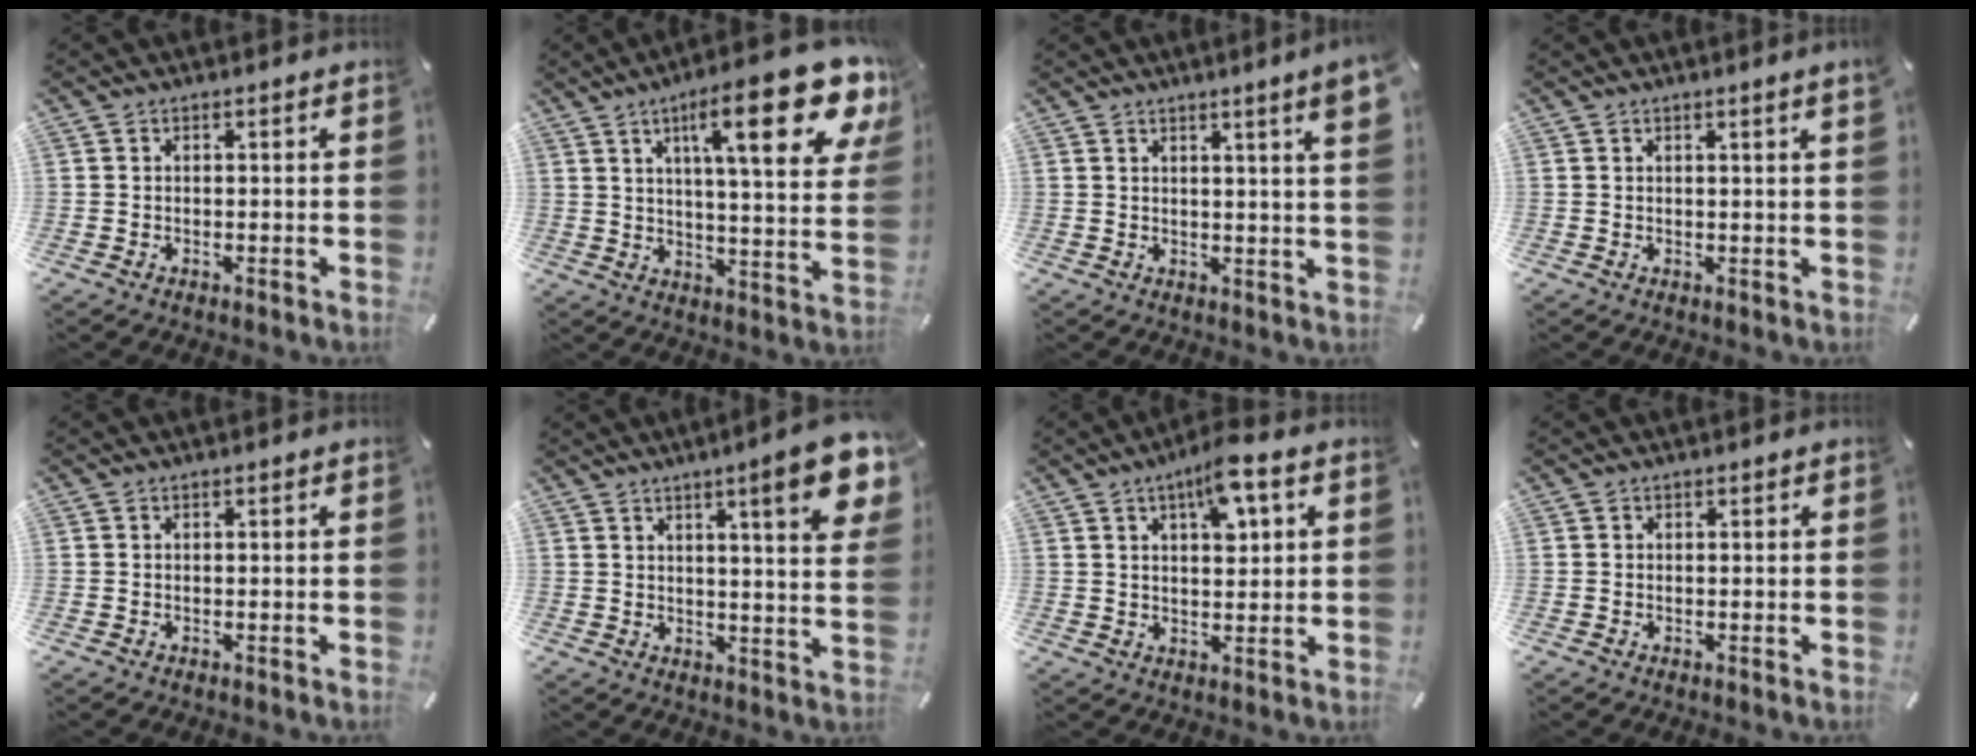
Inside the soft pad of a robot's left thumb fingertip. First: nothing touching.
{"total": 22.0, "force": [10.9, 5.6, 18.2], "torque": [-0.270, -0.051, 0.157]}
{"total": 6.4, "force": [3.2, -0.2, 5.5], "torque": [-0.090, -0.015, 0.052]}
{"total": 1.5, "force": [0.8, -0.1, 1.2], "torque": [-0.022, -0.002, 0.015]}
{"total": 0.0}
{"total": 12.8, "force": [6.4, 1.7, 11.0], "torque": [-0.158, -0.030, 0.095]}
{"total": 7.6, "force": [3.6, 3.1, 5.9], "torque": [-0.080, -0.013, 0.056]}
{"total": 0.0}